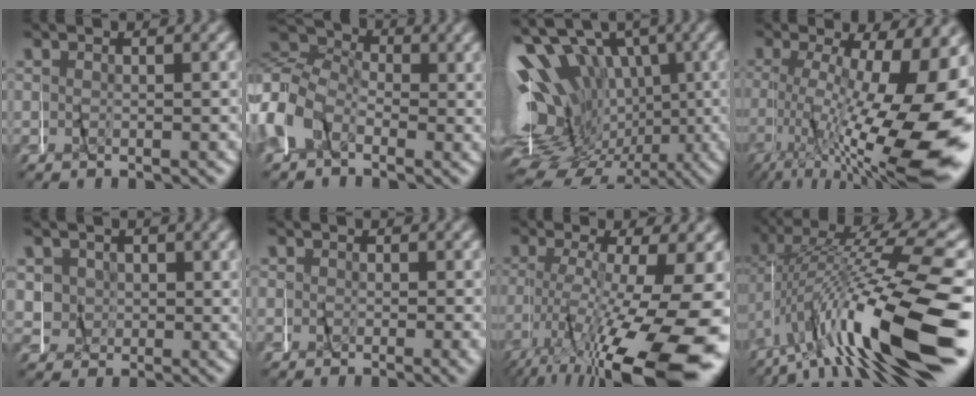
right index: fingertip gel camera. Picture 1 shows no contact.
{"total": 9.0, "force": [-0.9, 8.0, 3.9], "torque": [-0.087, -0.002, -0.033]}
{"total": 14.8, "force": [-2.1, 11.4, 9.1], "torque": [-0.188, -0.049, -0.025]}
{"total": 14.7, "force": [-1.8, 5.8, 13.3], "torque": [-0.178, -0.008, -0.017]}
{"total": 5.4, "force": [1.5, 5.1, 0.8], "torque": [-0.026, -0.002, 0.020]}
{"total": 1.1, "force": [0.1, 0.9, 0.7], "torque": [0.001, -0.004, 0.001]}
{"total": 11.6, "force": [-4.5, 3.9, 10.0], "torque": [-0.147, -0.019, -0.055]}
{"total": 11.9, "force": [-3.1, 4.1, 10.7], "torque": [-0.162, 0.013, -0.043]}